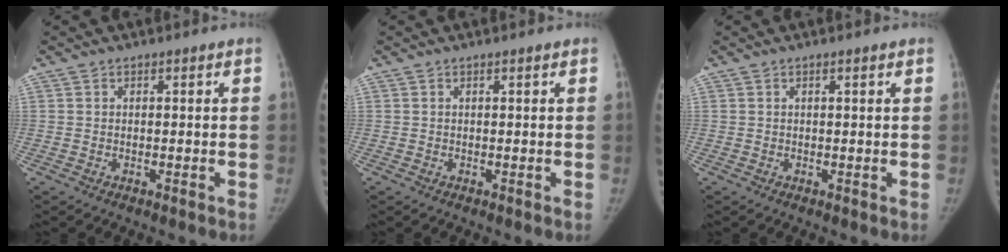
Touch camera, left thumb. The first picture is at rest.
{"total": 0.0}
{"total": 0.7, "force": [0.4, -0.1, 0.6], "torque": [-0.010, 0.000, 0.008]}